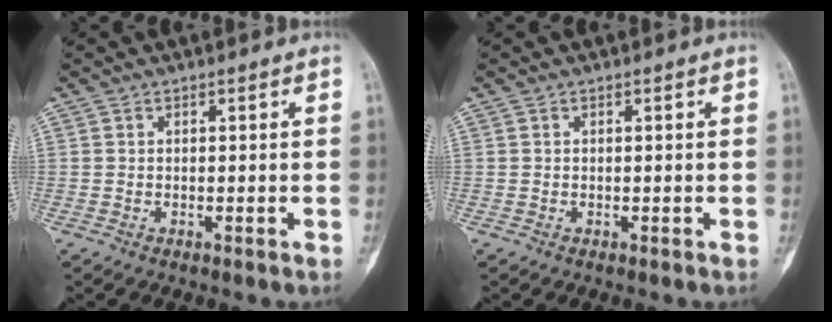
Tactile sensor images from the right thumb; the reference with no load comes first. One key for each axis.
{"total": 0.0}